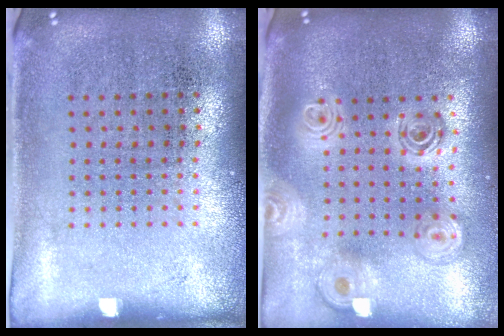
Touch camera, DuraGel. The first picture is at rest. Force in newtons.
{"total": 2.2, "press": 1.8, "slide": 1.2}